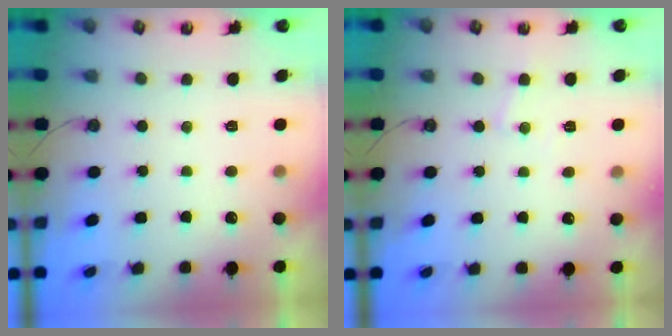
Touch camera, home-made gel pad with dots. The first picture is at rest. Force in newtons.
{"total": 4.4, "press": 4.3, "slide": 0.6}